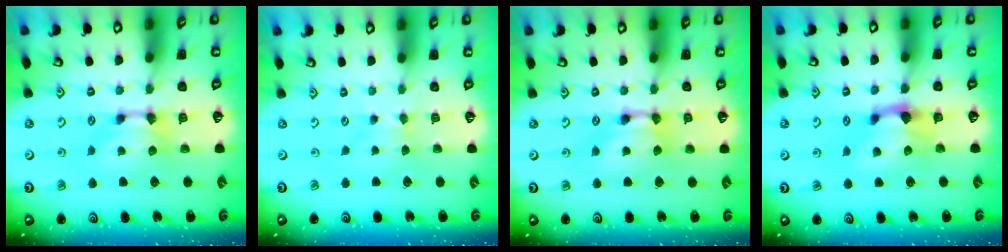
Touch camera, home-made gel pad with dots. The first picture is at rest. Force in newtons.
{"total": 2.0, "press": 1.9, "slide": 0.5}
{"total": 1.6, "press": 1.6, "slide": 0.1}
{"total": 1.4, "press": 0.9, "slide": 1.1}